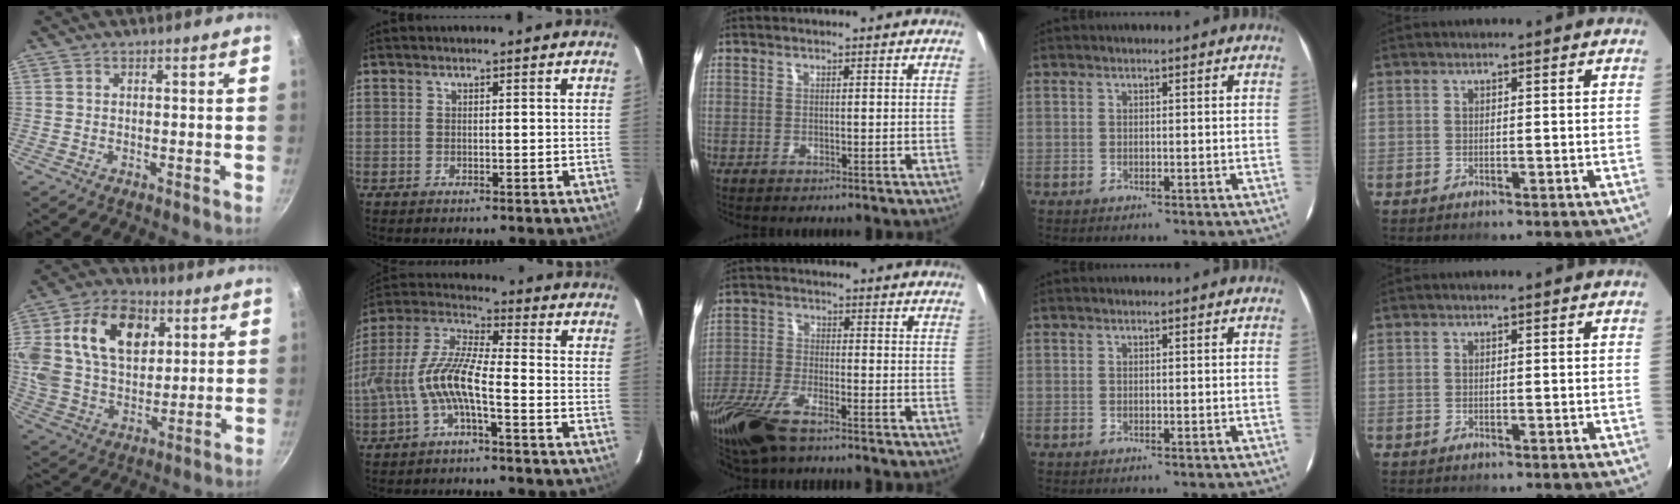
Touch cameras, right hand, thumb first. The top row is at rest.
{"thumb": {"total": 25.4, "force": [8.0, 17.5, 16.6], "torque": [-0.323, 0.014, 0.136]}, "index": {"total": 10.4, "force": [-3.6, 2.2, 9.5], "torque": [-0.212, 0.009, -0.070]}, "middle": {"total": 10.8, "force": [-7.8, 2.9, 6.9], "torque": [-0.165, -0.030, -0.159]}}